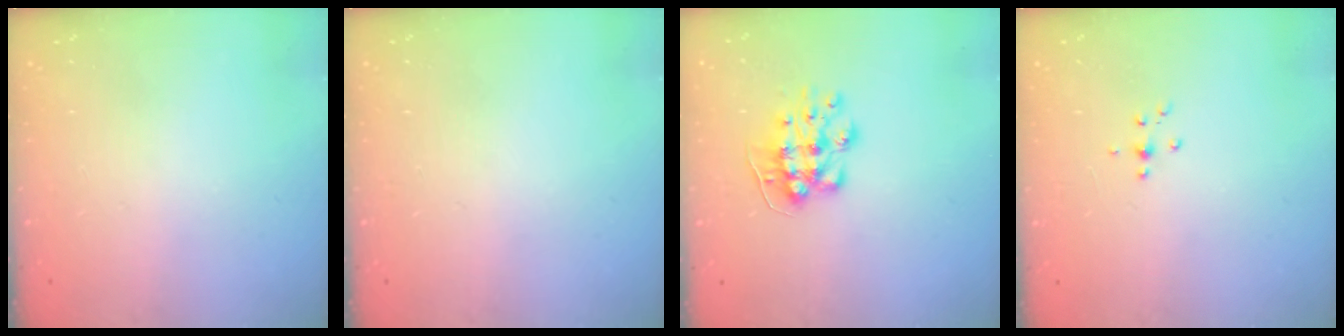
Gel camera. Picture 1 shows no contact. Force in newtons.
{"total": 0.0}
{"total": 9.1, "press": 9.1, "slide": 0.3}
{"total": 3.5, "press": 3.3, "slide": 1.0}